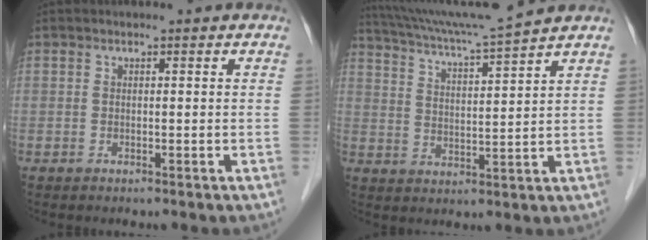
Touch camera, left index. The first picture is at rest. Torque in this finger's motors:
{"motor_torque": [0.77, -1.02, 0.28, 0.10]}